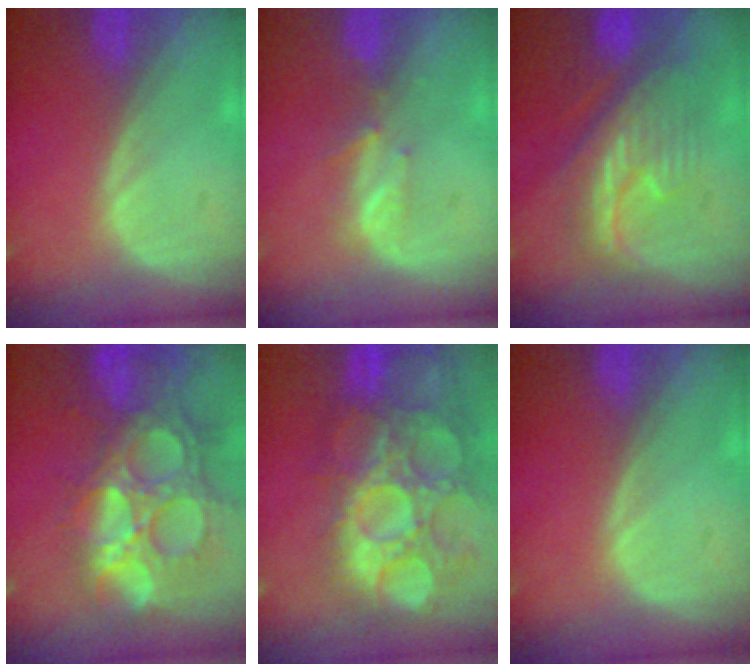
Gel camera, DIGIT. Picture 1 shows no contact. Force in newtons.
{"total": 2.3, "press": 2.1, "slide": 0.8}
{"total": 8.0, "press": 7.9, "slide": 1.1}
{"total": 14.3, "press": 12.2, "slide": 7.6}
{"total": 15.0, "press": 12.6, "slide": 8.1}
{"total": 0.0}